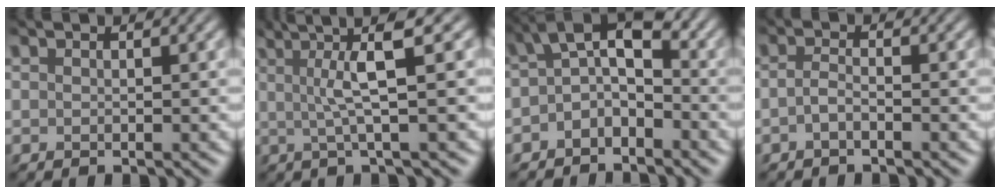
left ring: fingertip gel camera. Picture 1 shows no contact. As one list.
[{"total": 5.1, "force": [1.2, 0.6, 4.9], "torque": [-0.086, 0.007, 0.022]}, {"total": 3.6, "force": [-1.0, 1.9, 2.8], "torque": [-0.045, 0.014, -0.029]}, {"total": 1.2, "force": [-0.7, 0.3, 1.0], "torque": [-0.022, 0.000, -0.016]}]